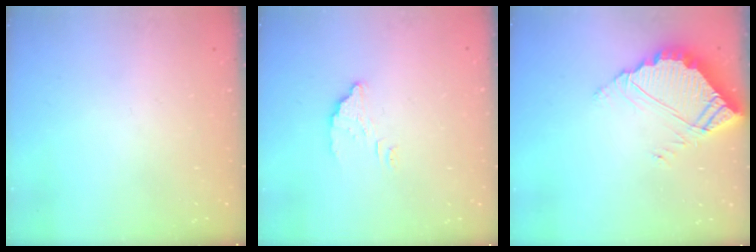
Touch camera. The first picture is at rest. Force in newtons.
{"total": 2.7, "press": 2.7, "slide": 0.2}
{"total": 7.4, "press": 7.4, "slide": 0.2}